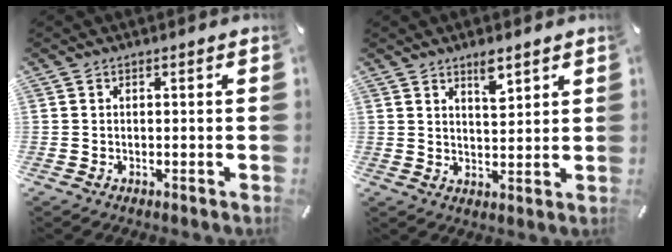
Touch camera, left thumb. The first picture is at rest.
{"total": 5.0, "force": [3.7, 1.8, 2.8], "torque": [-0.031, -0.024, 0.060]}